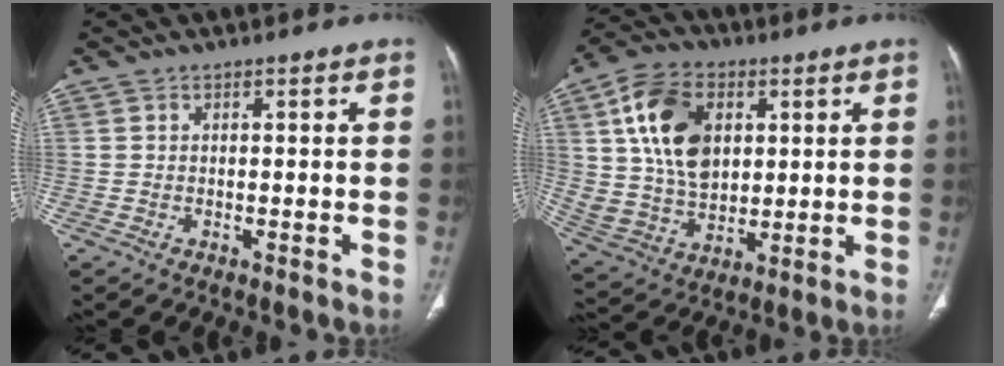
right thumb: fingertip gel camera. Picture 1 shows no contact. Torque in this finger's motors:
{"motor_torque": [-1.22, 2.27, 1.62, 0.89, 0.23]}